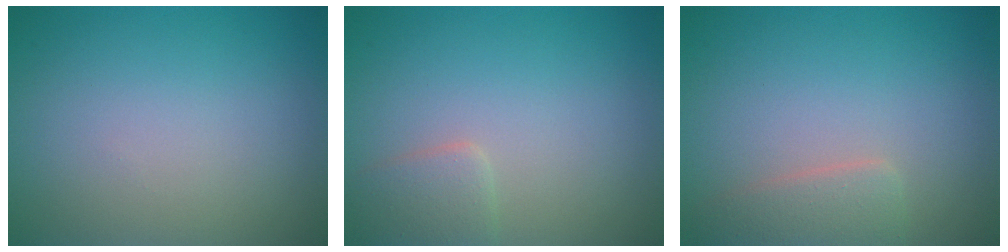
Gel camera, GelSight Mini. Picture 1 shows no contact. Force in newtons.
{"total": 1.9, "press": 1.9, "slide": 0.1}
{"total": 2.2, "press": 2.2, "slide": 0.1}